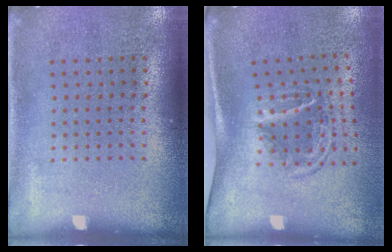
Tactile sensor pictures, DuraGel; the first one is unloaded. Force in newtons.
{"total": 1.8, "press": 1.2, "slide": 1.4}